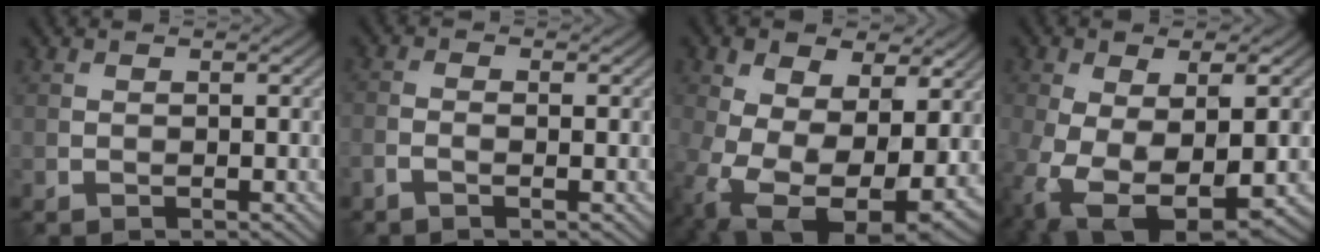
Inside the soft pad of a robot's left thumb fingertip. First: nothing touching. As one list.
[{"total": 1.7, "force": [-0.8, 0.4, 1.4], "torque": [-0.033, 0.003, -0.021]}, {"total": 15.1, "force": [-0.6, 9.9, 11.4], "torque": [-0.228, -0.053, 0.017]}, {"total": 11.5, "force": [-3.5, 6.6, 8.8], "torque": [-0.196, -0.054, -0.034]}]